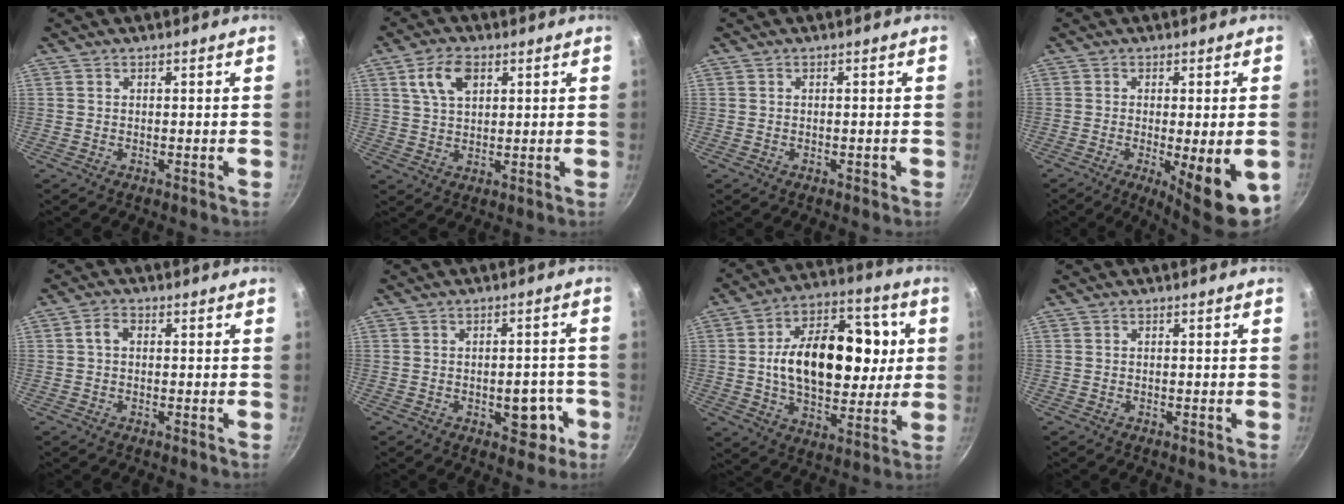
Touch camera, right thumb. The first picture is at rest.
{"total": 7.0, "force": [3.0, 4.0, 4.9], "torque": [-0.085, -0.005, 0.058]}
{"total": 0.6, "force": [-0.3, 0.3, 0.3], "torque": [-0.004, 0.002, -0.005]}
{"total": 13.5, "force": [-4.8, 3.7, 12.1], "torque": [-0.135, -0.012, -0.055]}
{"total": 2.3, "force": [0.2, 1.6, 1.7], "torque": [-0.028, 0.009, -0.001]}
{"total": 7.0, "force": [-2.6, 3.9, 5.2], "torque": [-0.036, 0.022, -0.027]}
{"total": 23.5, "force": [2.3, 14.0, 18.7], "torque": [-0.265, 0.012, 0.037]}
{"total": 0.0}